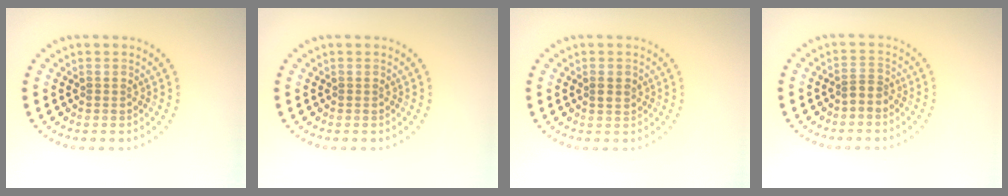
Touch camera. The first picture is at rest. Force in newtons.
{"total": 0.0}
{"total": 1.2, "press": 1.2, "slide": 0.2}
{"total": 1.3, "press": 0.9, "slide": 1.0}